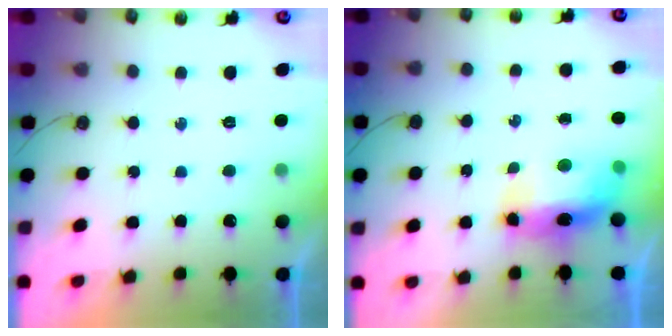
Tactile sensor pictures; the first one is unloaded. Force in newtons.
{"total": 9.5, "press": 9.3, "slide": 2.0}